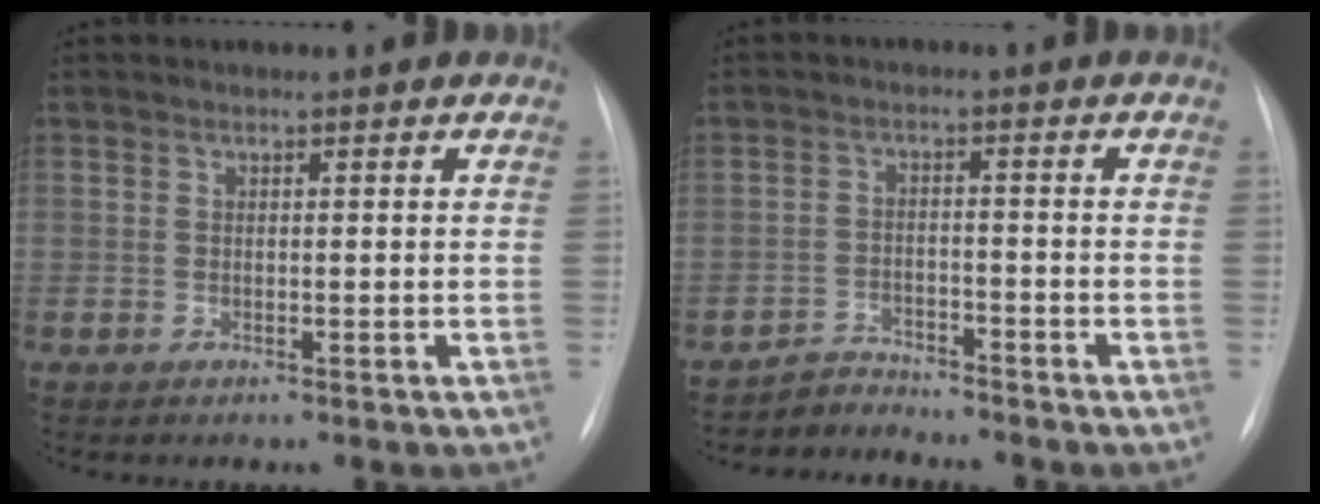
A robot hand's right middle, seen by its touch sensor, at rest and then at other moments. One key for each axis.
{"total": 3.4, "fx": -3.3, "fy": 0.3, "fz": -1.0, "tx": 0.021, "ty": -0.011, "tz": -0.057}